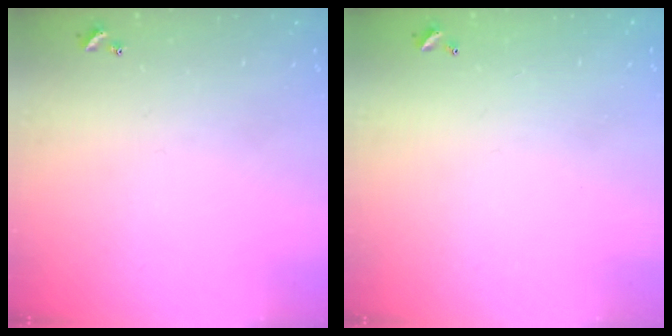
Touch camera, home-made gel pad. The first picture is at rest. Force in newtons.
{"total": 2.8, "press": 2.8, "slide": 0.1}